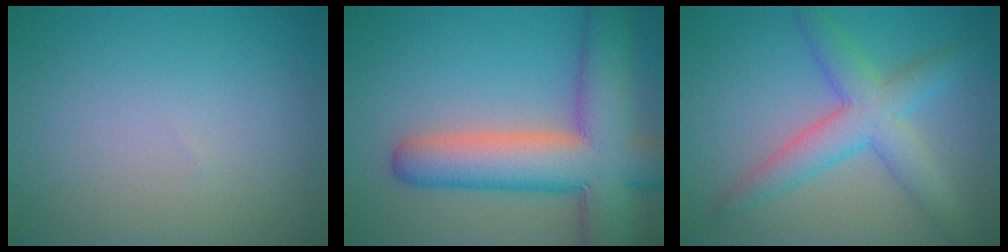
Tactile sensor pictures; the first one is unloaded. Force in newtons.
{"total": 10.6, "press": 10.6, "slide": 0.6}
{"total": 5.0, "press": 5.0, "slide": 0.1}